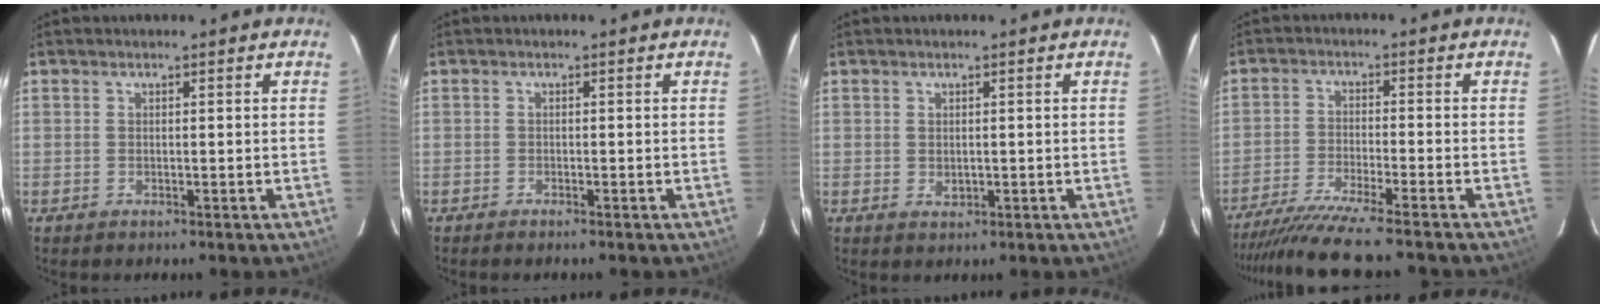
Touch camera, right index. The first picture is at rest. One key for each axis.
{"total": 0.9, "fx": -0.8, "fy": 0.1, "fz": 0.3, "tx": -0.010, "ty": -0.001, "tz": -0.015}
{"total": 1.1, "fx": 0.2, "fy": 0.9, "fz": 0.6, "tx": -0.009, "ty": 0.001, "tz": 0.007}
{"total": 12.8, "fx": -11.4, "fy": -0.9, "fz": 5.8, "tx": -0.128, "ty": -0.026, "tz": -0.195}